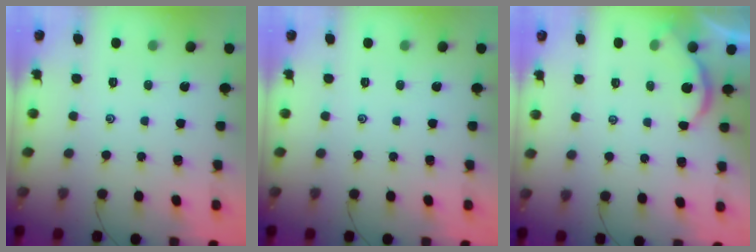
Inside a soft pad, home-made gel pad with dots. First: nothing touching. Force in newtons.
{"total": 0.0}
{"total": 1.3, "press": 1.3, "slide": 0.2}